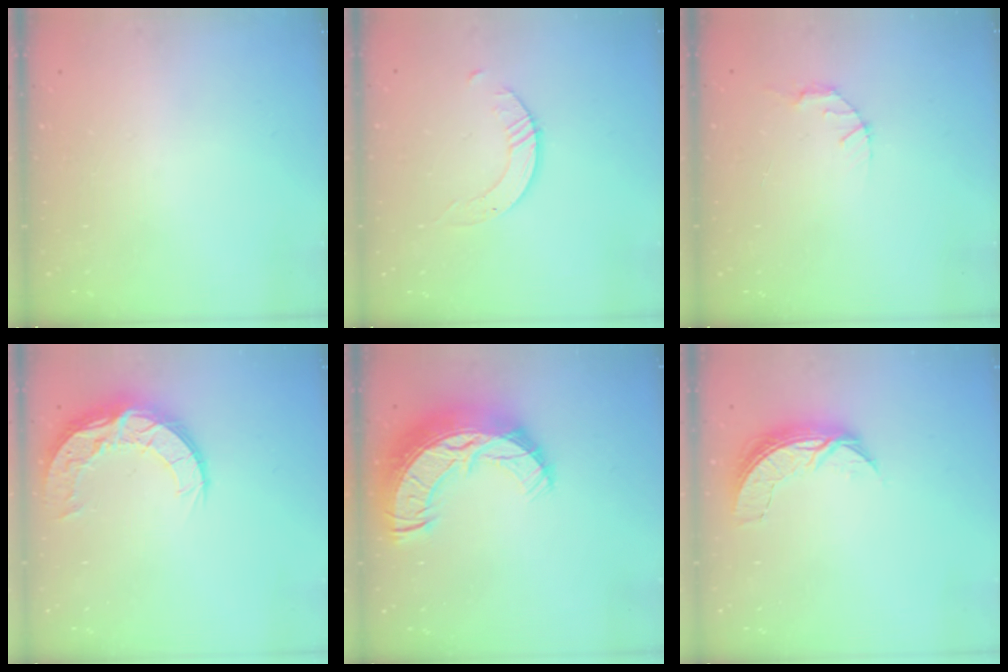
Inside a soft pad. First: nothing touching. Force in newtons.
{"total": 1.7, "press": 1.7, "slide": 0.2}
{"total": 2.8, "press": 2.8, "slide": 0.4}
{"total": 12.0, "press": 11.9, "slide": 0.8}
{"total": 19.3, "press": 19.2, "slide": 1.4}
{"total": 7.4, "press": 7.3, "slide": 0.5}